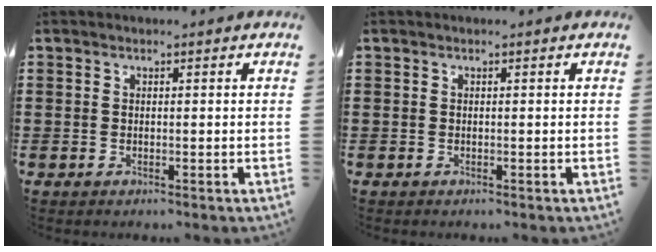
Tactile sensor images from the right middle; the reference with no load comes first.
{"total": 0.0}